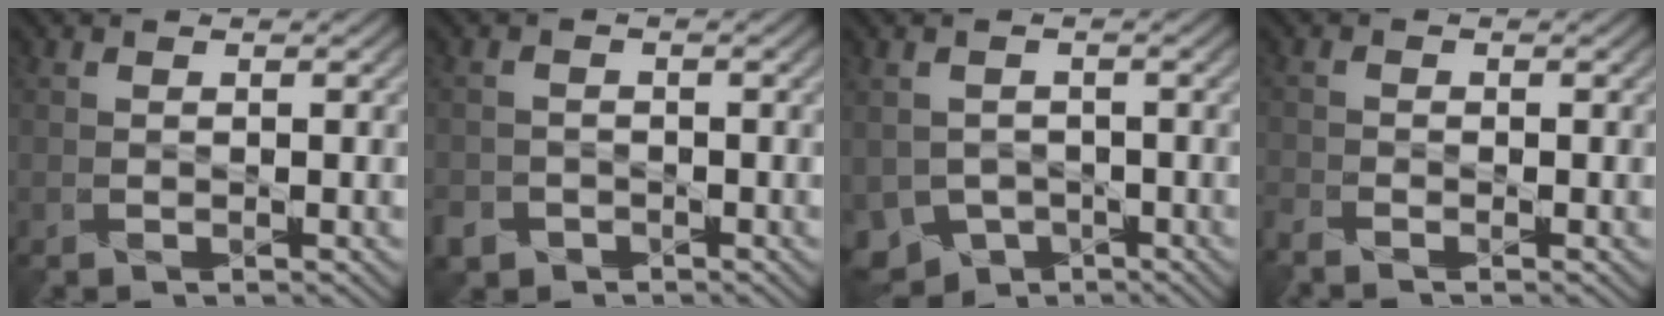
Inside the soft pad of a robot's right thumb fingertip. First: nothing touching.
{"total": 2.7, "force": [-1.8, 1.9, 0.7], "torque": [-0.020, -0.009, -0.041]}
{"total": 5.9, "force": [-3.0, 4.3, 2.7], "torque": [-0.067, -0.023, -0.053]}
{"total": 2.5, "force": [-2.3, 0.5, 0.9], "torque": [-0.027, -0.013, -0.055]}